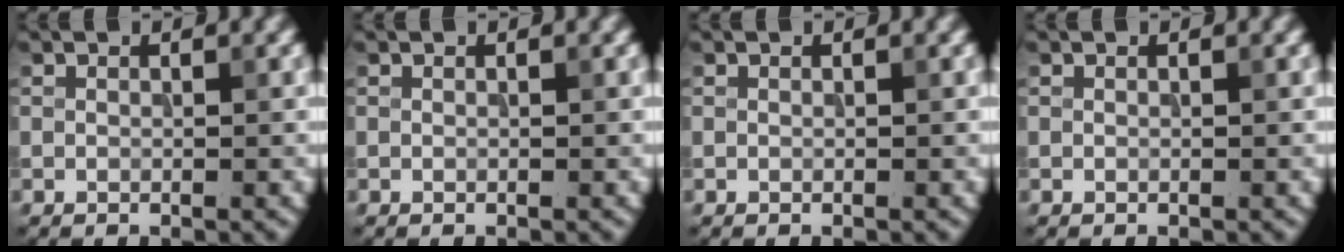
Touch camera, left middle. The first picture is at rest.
{"total": 0.0}
{"total": 0.0}
{"total": 0.0}